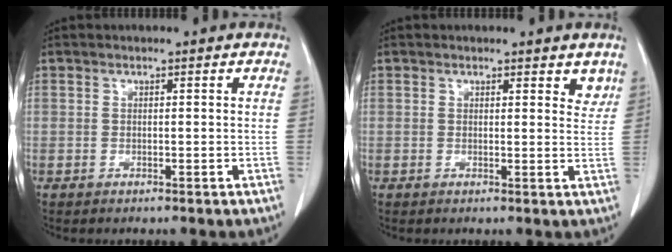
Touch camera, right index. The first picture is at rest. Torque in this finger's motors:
{"motor_torque": [0.02, 0.02, -0.08, 0.00]}